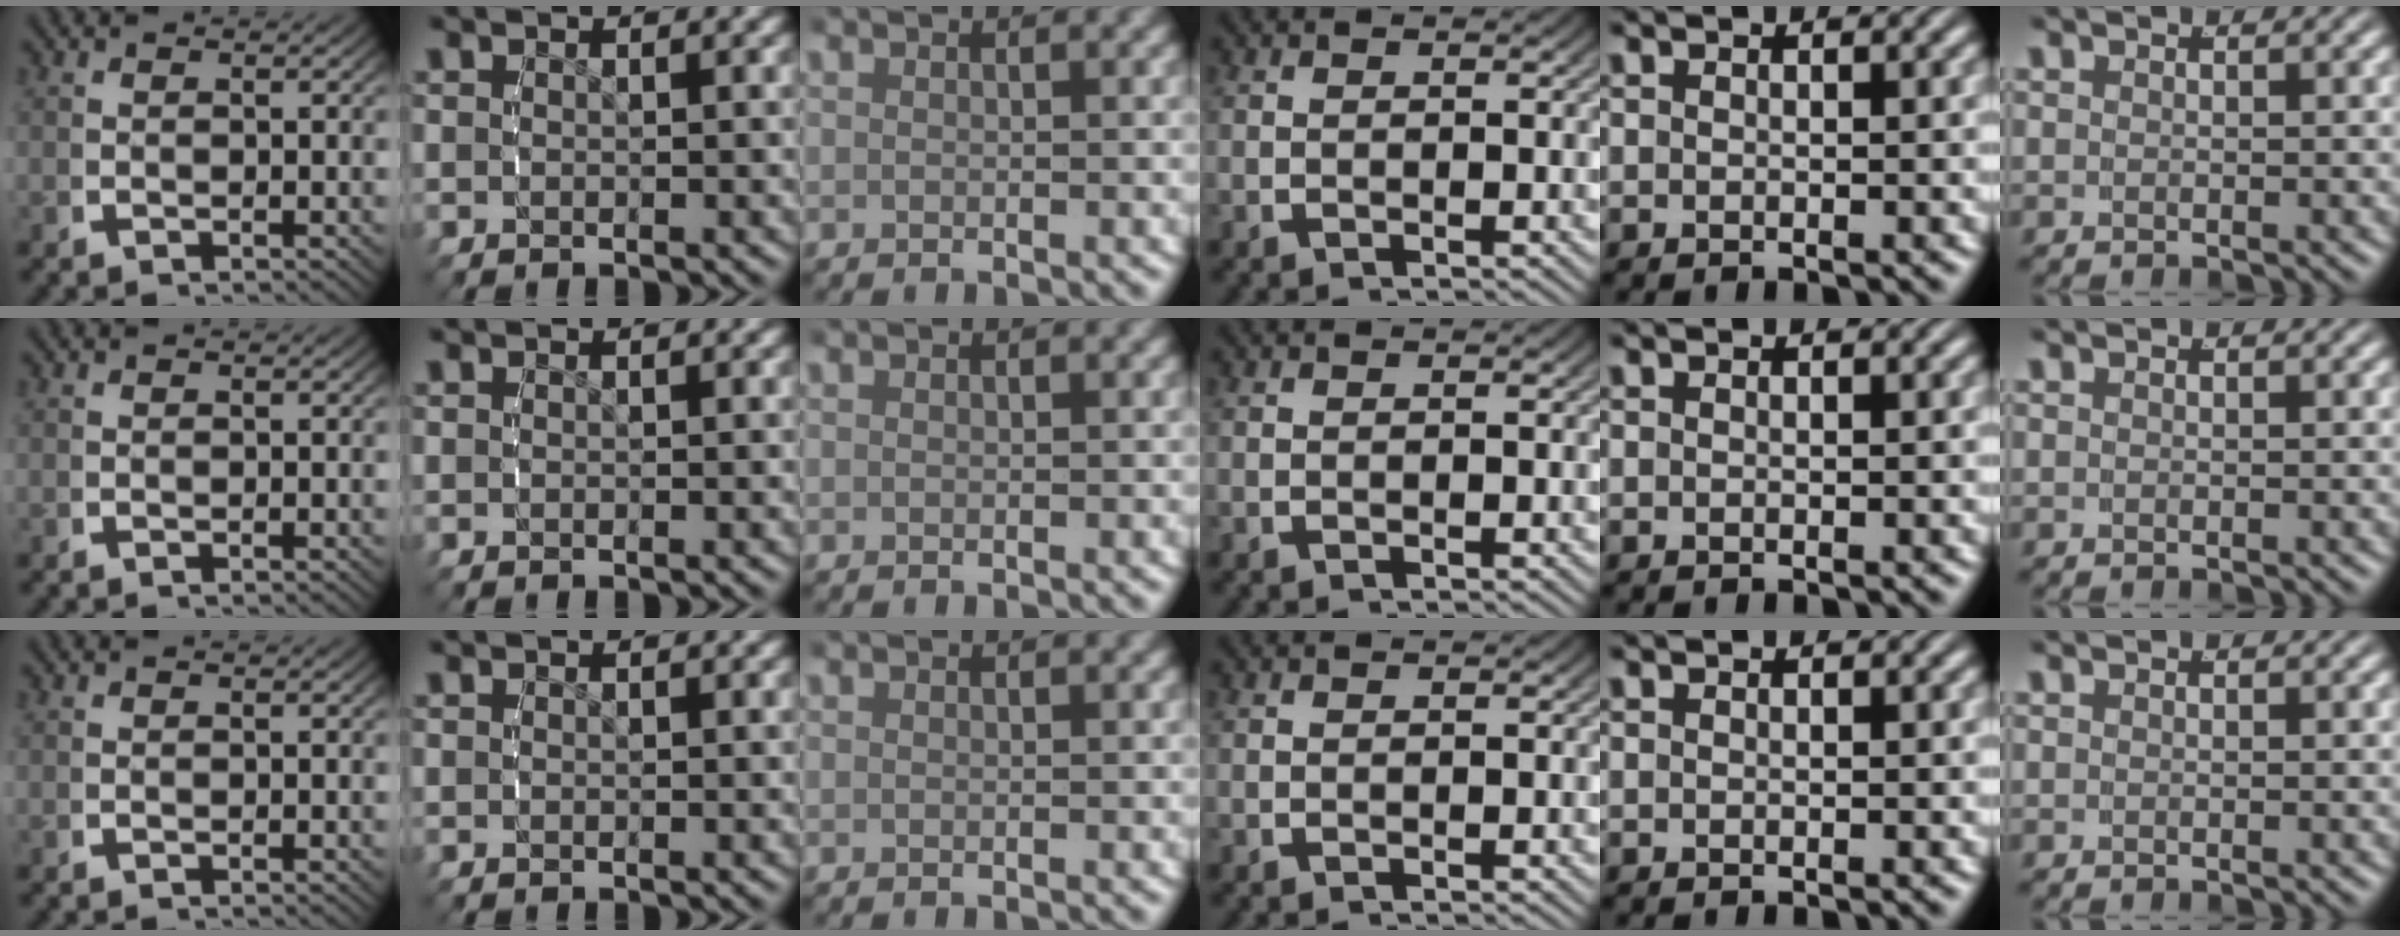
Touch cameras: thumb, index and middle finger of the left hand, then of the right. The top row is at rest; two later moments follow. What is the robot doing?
{"motion": "reach", "object": "glasses case"}